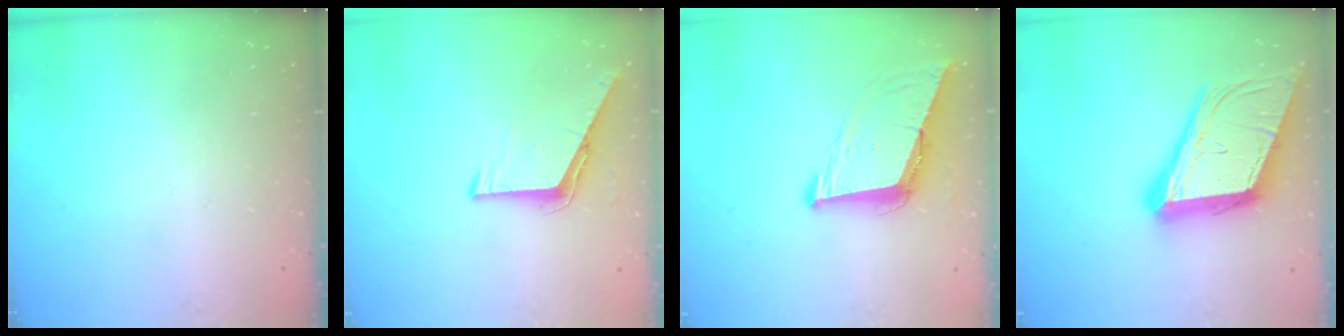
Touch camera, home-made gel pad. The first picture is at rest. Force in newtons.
{"total": 6.6, "press": 6.6, "slide": 0.4}
{"total": 9.1, "press": 8.4, "slide": 3.7}
{"total": 20.2, "press": 19.8, "slide": 3.9}